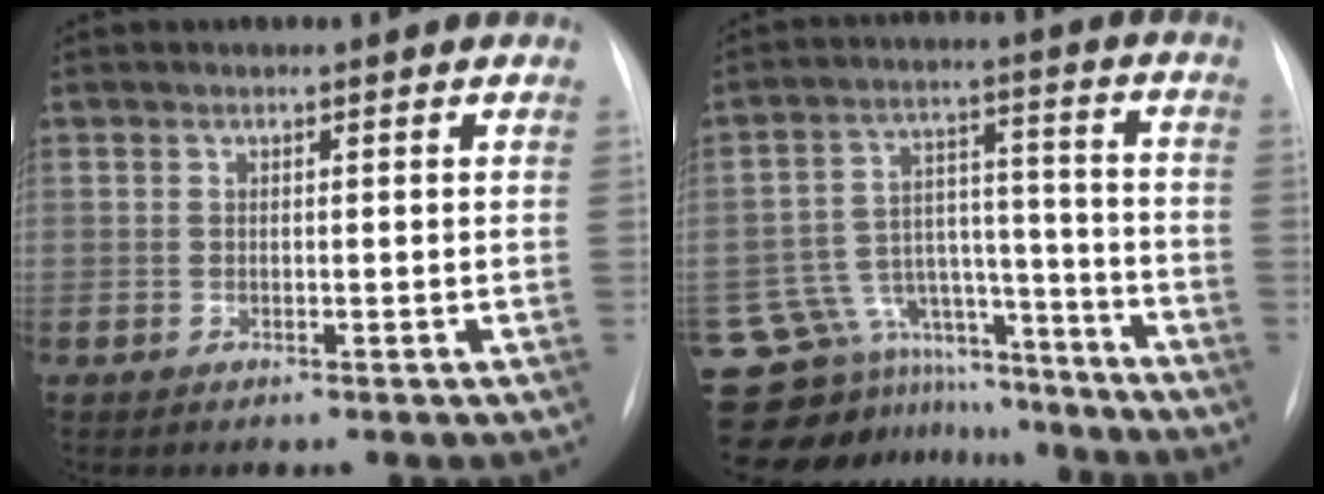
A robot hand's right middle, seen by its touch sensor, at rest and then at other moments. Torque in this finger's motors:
{"motor_torque": [1.11, -1.04, 0.38, -0.07]}